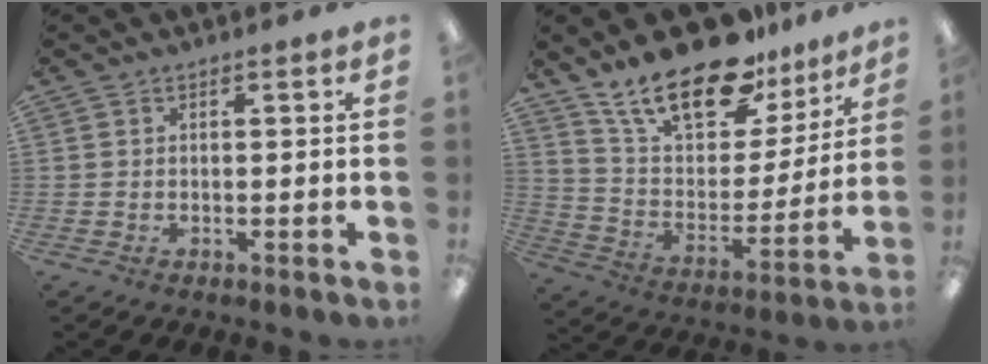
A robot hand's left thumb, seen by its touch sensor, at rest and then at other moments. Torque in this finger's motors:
{"motor_torque": [1.09, 1.10, 1.43, -1.34, 0.23]}